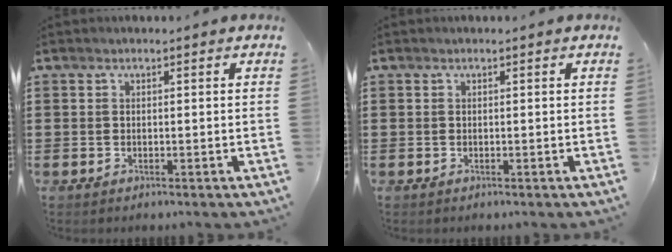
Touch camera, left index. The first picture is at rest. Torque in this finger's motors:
{"motor_torque": [0.00, 0.00, 0.00, -0.01]}